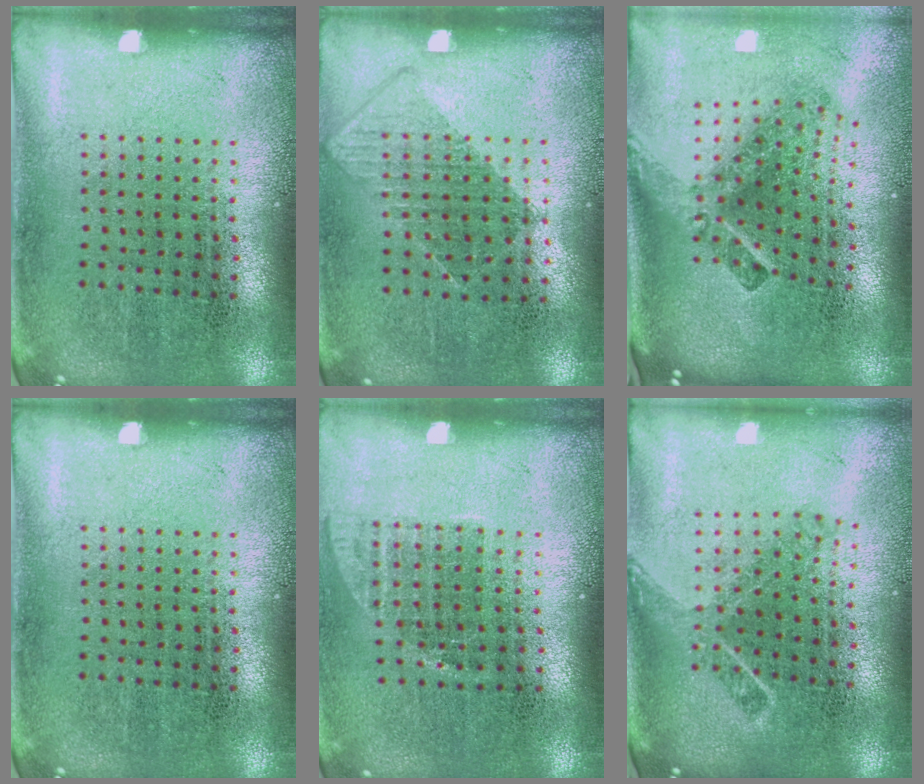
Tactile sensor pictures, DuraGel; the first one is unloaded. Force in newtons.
{"total": 0.8, "press": 0.7, "slide": 0.3}
{"total": 2.9, "press": 1.7, "slide": 2.3}
{"total": 0.0}
{"total": 1.1, "press": 0.9, "slide": 0.6}
{"total": 1.8, "press": 1.3, "slide": 1.3}